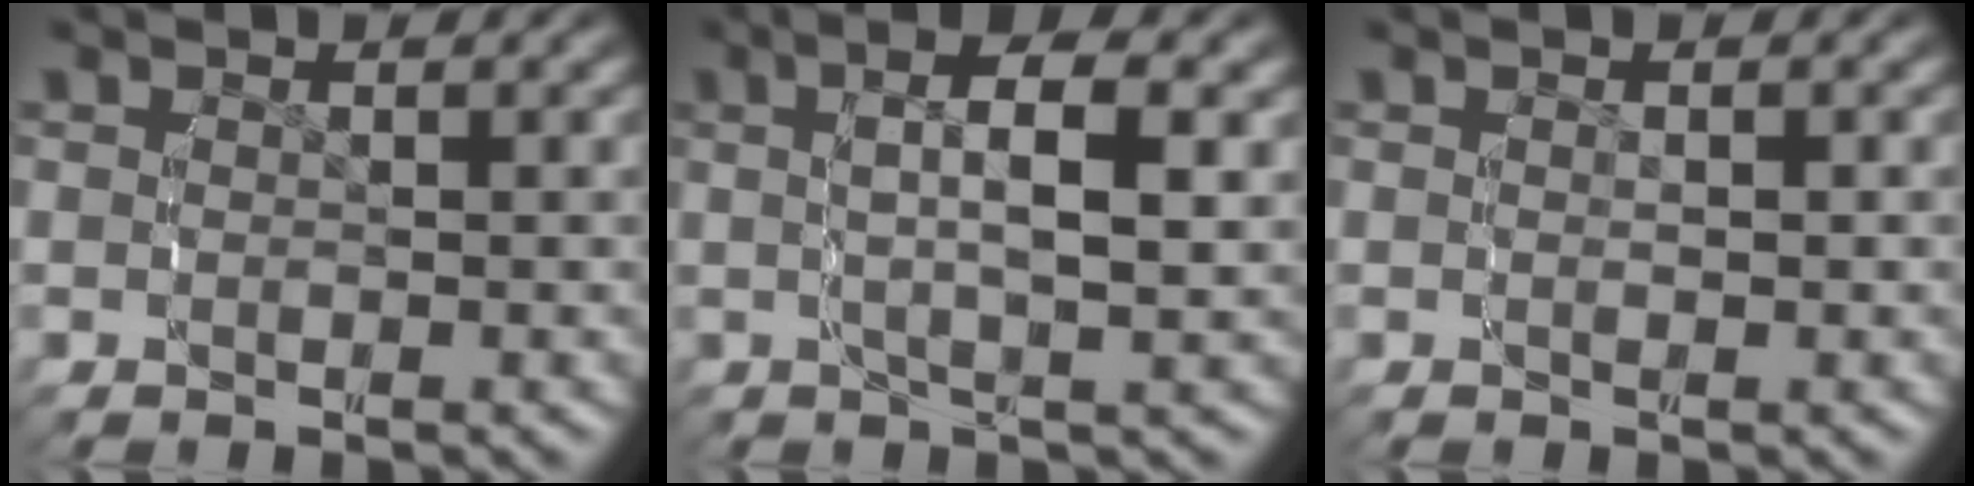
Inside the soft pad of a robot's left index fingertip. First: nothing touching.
{"total": 5.9, "force": [2.1, 1.3, 5.4], "torque": [-0.081, 0.015, 0.028]}
{"total": 0.8, "force": [0.0, 0.1, 0.8], "torque": [-0.013, -0.004, 0.004]}